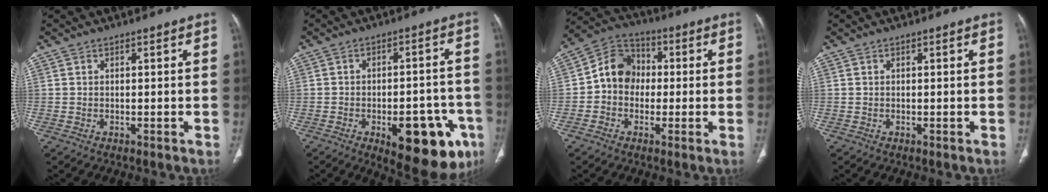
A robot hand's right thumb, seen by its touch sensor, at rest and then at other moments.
{"total": 17.8, "force": [-7.5, 7.8, 14.1], "torque": [-0.124, 0.028, -0.082]}
{"total": 9.4, "force": [-0.5, 8.1, 4.7], "torque": [-0.057, 0.033, -0.026]}
{"total": 0.0}